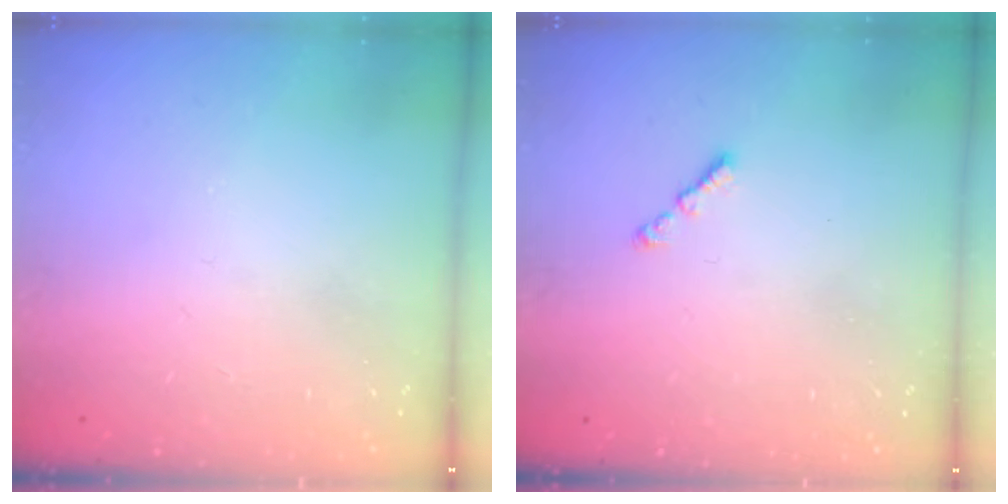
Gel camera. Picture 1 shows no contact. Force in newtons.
{"total": 1.0, "press": 0.9, "slide": 0.5}